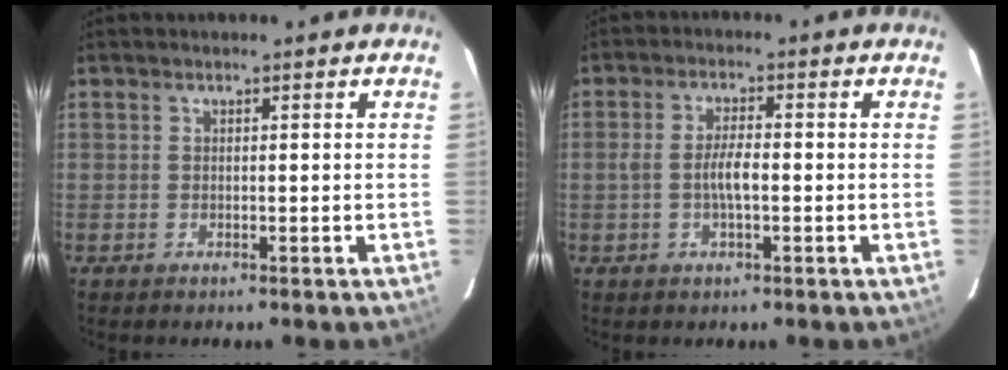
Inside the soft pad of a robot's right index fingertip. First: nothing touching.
{"total": 4.0, "force": [-0.8, 1.0, 3.8], "torque": [-0.074, 0.005, -0.015]}